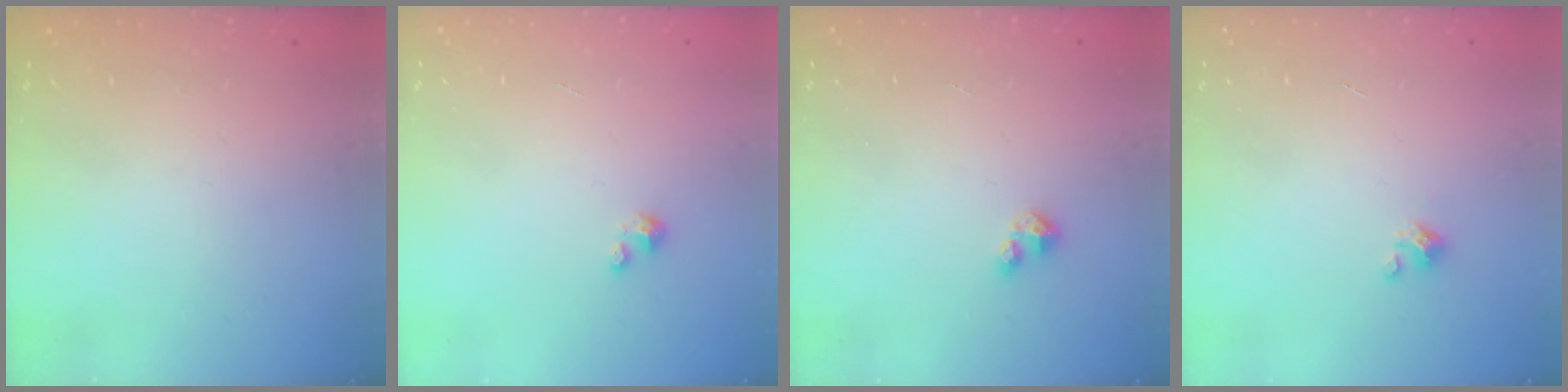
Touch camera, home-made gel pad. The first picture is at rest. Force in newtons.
{"total": 0.6, "press": 0.6, "slide": 0.3}
{"total": 2.1, "press": 2.1, "slide": 0.2}
{"total": 1.5, "press": 1.5, "slide": 0.1}